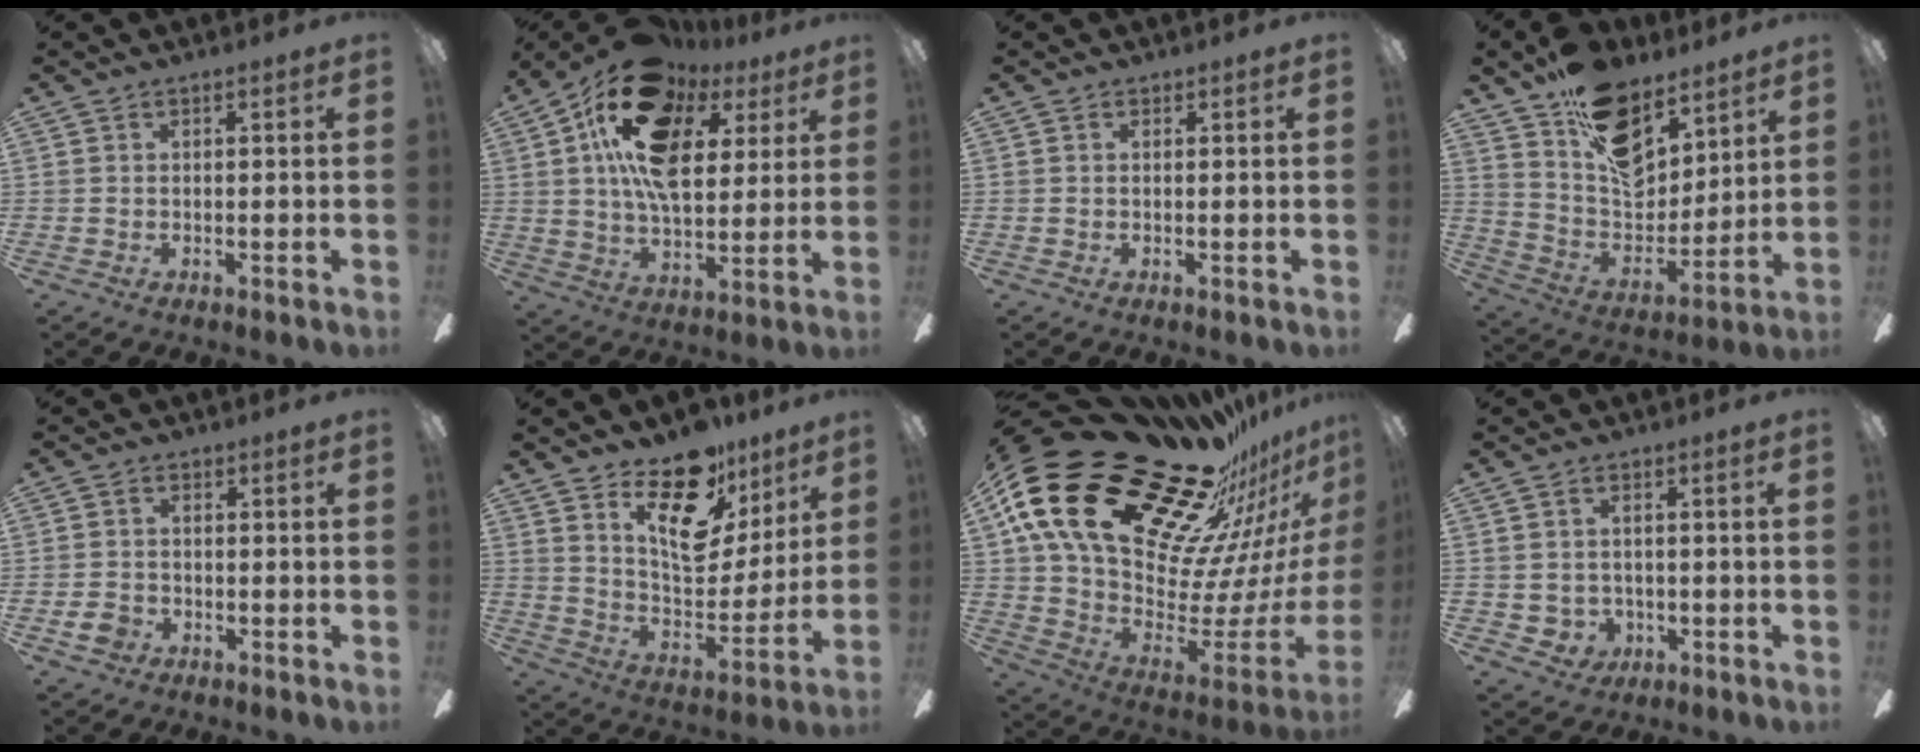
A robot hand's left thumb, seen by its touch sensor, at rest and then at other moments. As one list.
[{"total": 21.4, "force": [9.7, 11.9, 14.9], "torque": [-0.283, -0.028, 0.165]}, {"total": 0.0}, {"total": 18.7, "force": [11.7, 10.9, 9.7], "torque": [-0.161, -0.070, 0.216]}, {"total": 3.7, "force": [-1.6, 2.9, 1.7], "torque": [-0.031, 0.009, -0.029]}, {"total": 18.0, "force": [12.0, 9.2, 9.8], "torque": [-0.143, -0.086, 0.215]}, {"total": 32.8, "force": [21.6, 15.3, 19.4], "torque": [-0.298, -0.205, 0.427]}, {"total": 3.4, "force": [0.5, 3.3, 0.7], "torque": [-0.015, -0.001, 0.008]}]